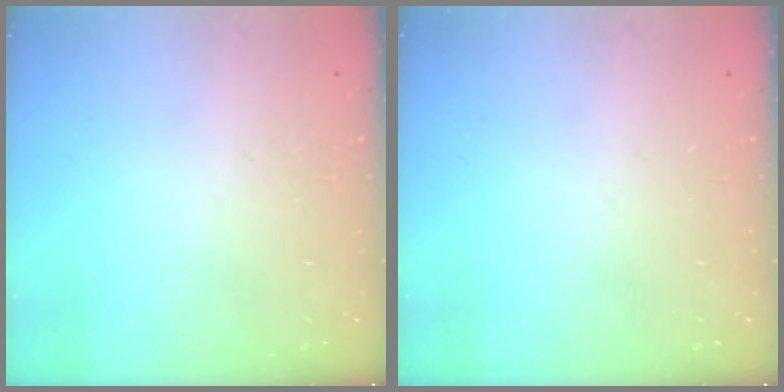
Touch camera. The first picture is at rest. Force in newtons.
{"total": 0.0}